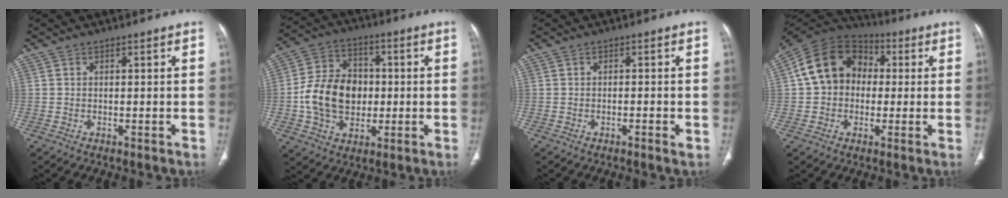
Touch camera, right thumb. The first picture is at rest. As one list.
[{"total": 14.6, "force": [-1.0, 11.1, 9.4], "torque": [-0.146, 0.022, -0.016]}, {"total": 1.6, "force": [-0.7, 0.3, 1.5], "torque": [-0.032, 0.000, -0.011]}, {"total": 14.1, "force": [1.4, 11.6, 8.0], "torque": [-0.117, 0.034, 0.013]}]